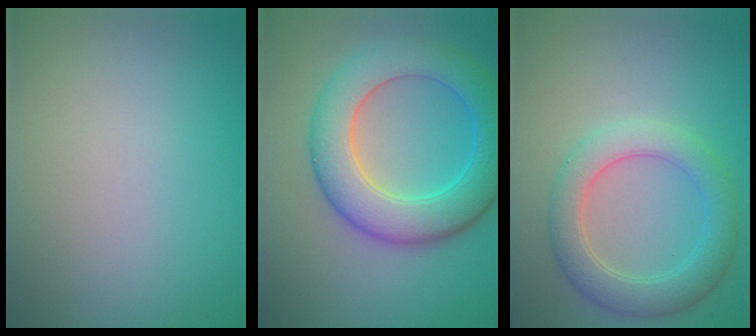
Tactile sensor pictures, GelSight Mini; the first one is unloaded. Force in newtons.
{"total": 8.1, "press": 8.1, "slide": 0.2}
{"total": 4.6, "press": 4.6, "slide": 0.4}